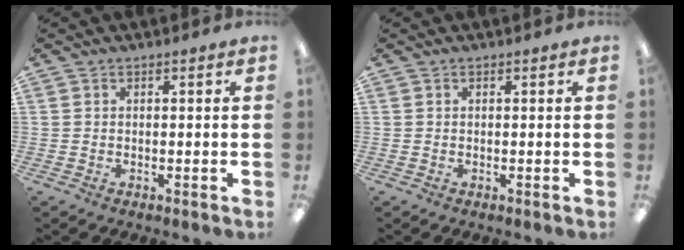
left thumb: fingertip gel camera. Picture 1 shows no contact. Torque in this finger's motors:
{"motor_torque": [0.00, 0.00, 0.02, -0.02, 0.00]}